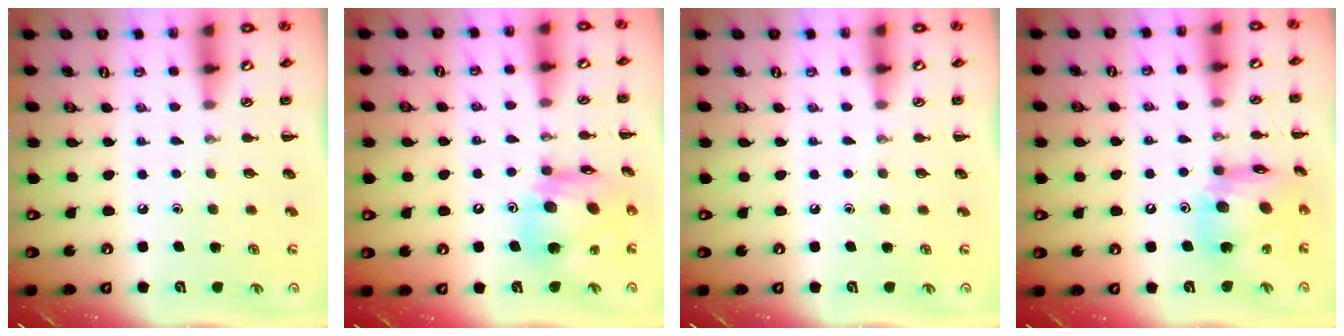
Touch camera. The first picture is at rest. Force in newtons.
{"total": 14.3, "press": 13.9, "slide": 3.4}
{"total": 0.0}
{"total": 16.4, "press": 16.2, "slide": 2.3}